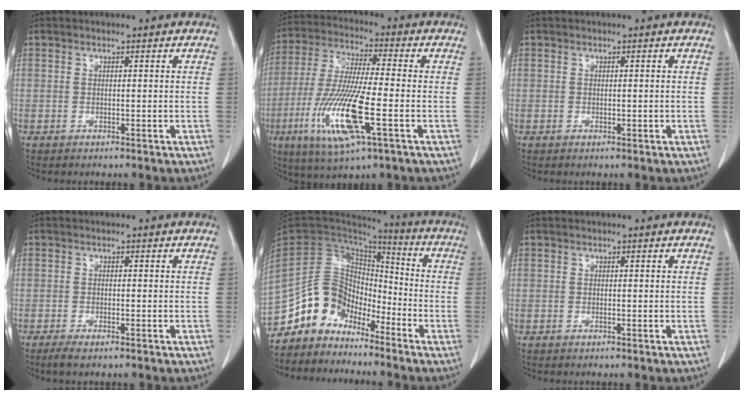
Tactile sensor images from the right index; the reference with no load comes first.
{"total": 15.4, "force": [-5.0, 1.7, 14.5], "torque": [-0.304, -0.025, -0.091]}
{"total": 0.6, "force": [-0.1, 0.1, 0.6], "torque": [-0.012, -0.002, 0.002]}
{"total": 2.7, "force": [-1.9, 0.7, 1.7], "torque": [-0.032, -0.005, -0.029]}
{"total": 11.0, "force": [-8.8, 6.3, 2.1], "torque": [-0.037, 0.060, -0.167]}
{"total": 0.0}